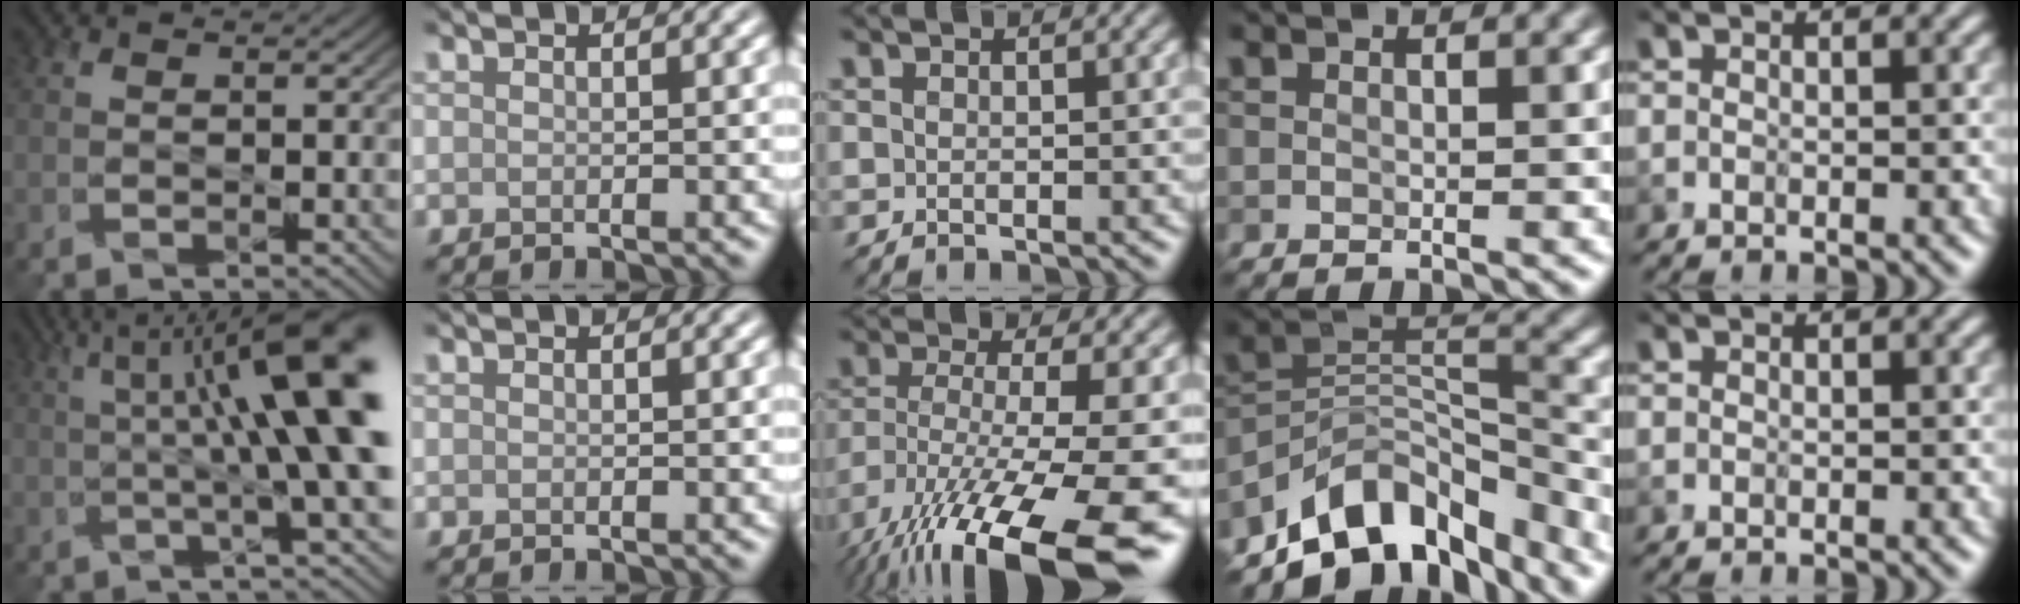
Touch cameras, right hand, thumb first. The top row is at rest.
{"thumb": {"total": 13.8, "force": [2.2, 2.6, 13.3], "torque": [-0.176, 0.003, 0.045]}, "middle": {"total": 15.8, "force": [-8.8, 4.4, 12.4], "torque": [-0.241, -0.030, -0.133]}, "ring": {"total": 10.8, "force": [-8.1, 5.0, 5.0], "torque": [-0.076, 0.006, -0.148]}}